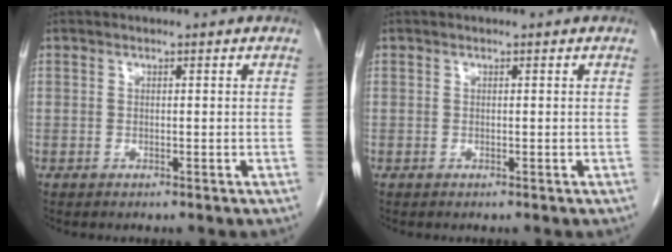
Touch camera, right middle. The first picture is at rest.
{"total": 0.0}